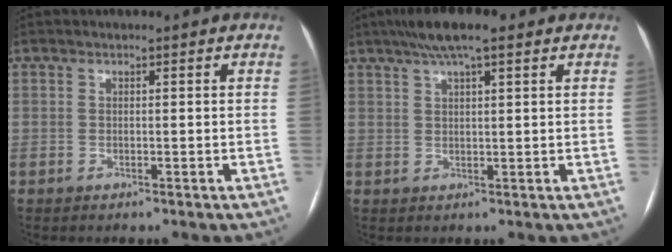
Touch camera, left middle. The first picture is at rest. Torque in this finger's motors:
{"motor_torque": [0.56, -0.53, 0.12, 0.02]}